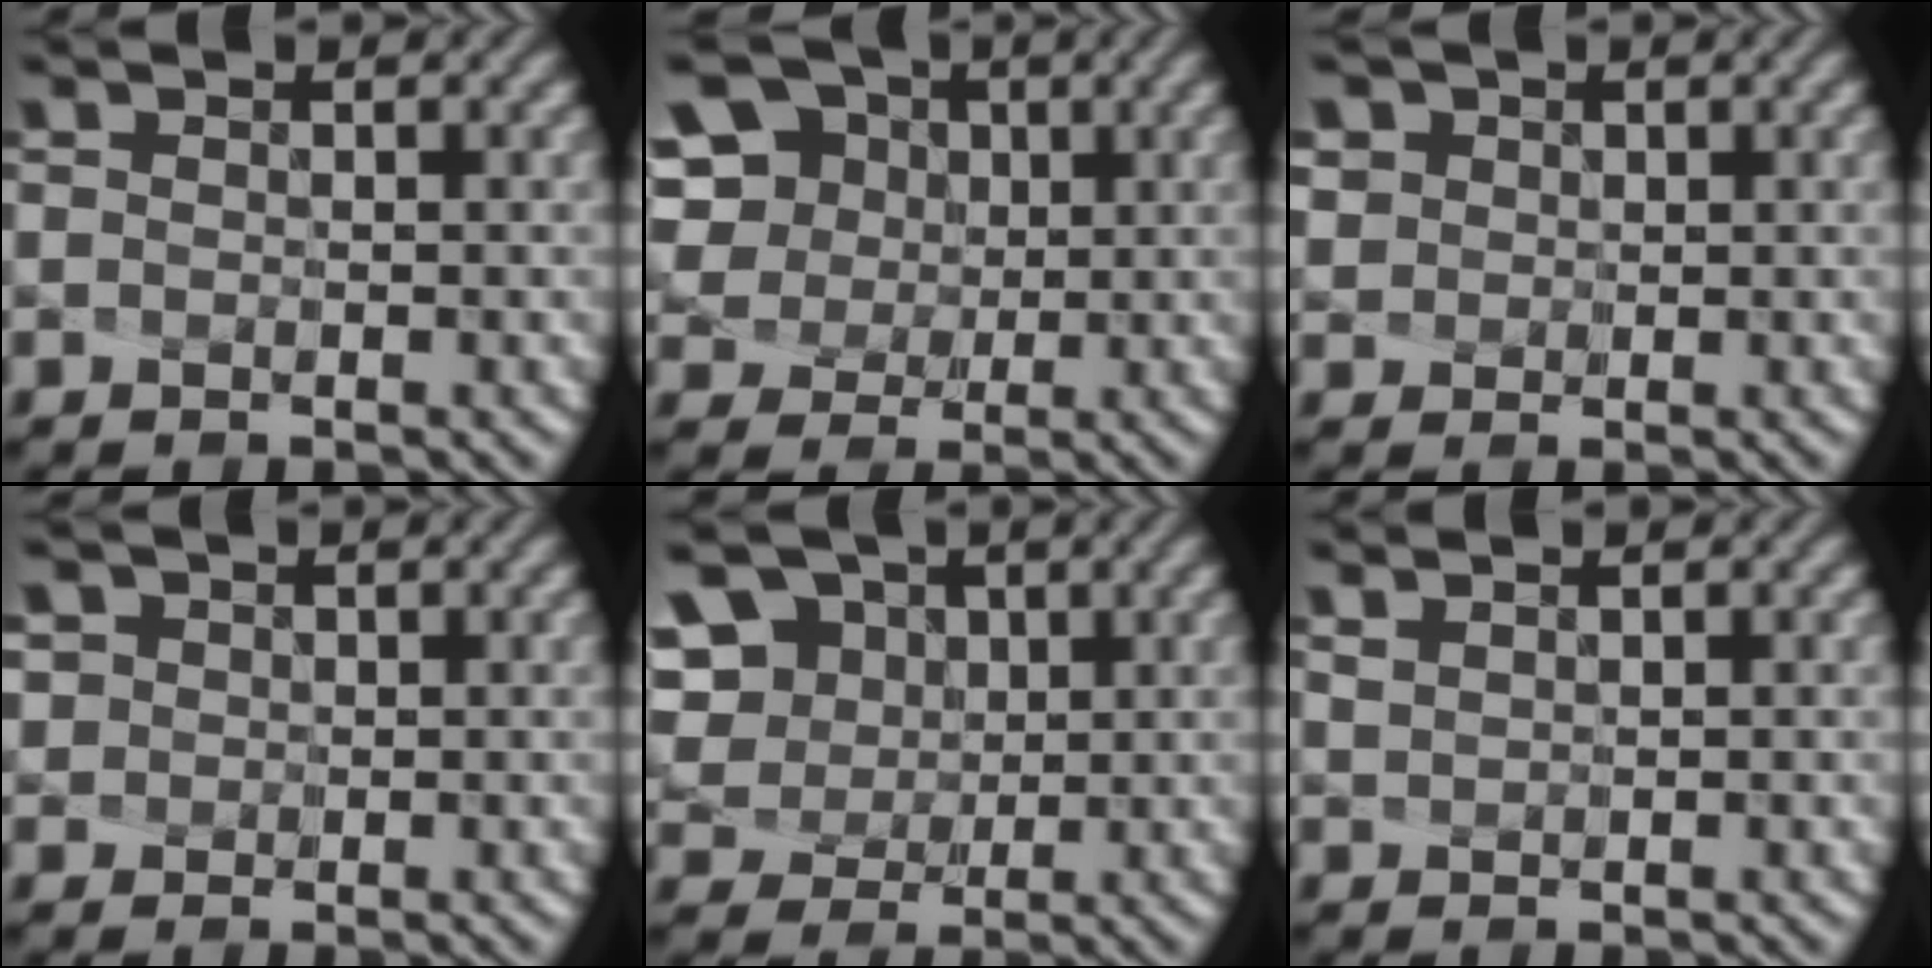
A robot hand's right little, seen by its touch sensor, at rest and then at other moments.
{"total": 6.5, "force": [2.5, 5.0, 3.3], "torque": [-0.086, 0.016, 0.048]}
{"total": 3.7, "force": [1.9, 3.0, 1.0], "torque": [-0.037, 0.004, 0.043]}
{"total": 3.4, "force": [1.7, 2.8, 1.0], "torque": [-0.025, 0.009, 0.028]}
{"total": 8.3, "force": [4.0, 6.1, 4.0], "torque": [-0.094, 0.015, 0.075]}
{"total": 1.4, "force": [1.2, 0.5, 0.5], "torque": [-0.033, 0.008, 0.036]}